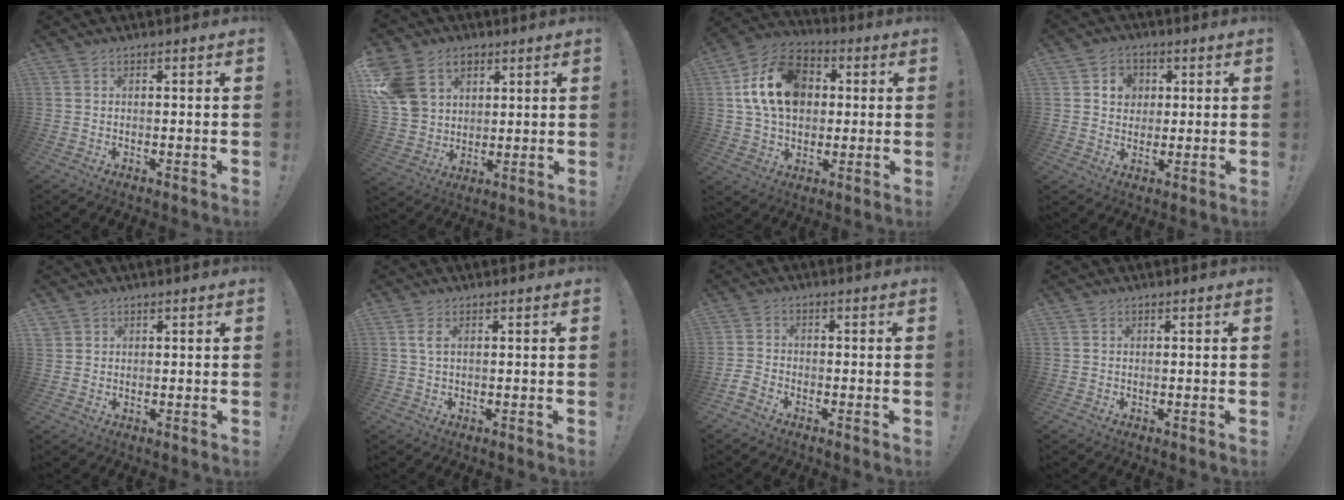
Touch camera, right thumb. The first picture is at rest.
{"total": 14.6, "force": [6.2, 11.4, 6.5], "torque": [-0.115, -0.021, 0.129]}
{"total": 18.5, "force": [3.6, 13.8, 11.8], "torque": [-0.192, 0.005, 0.071]}
{"total": 6.9, "force": [2.0, 6.2, 2.2], "torque": [-0.027, -0.005, 0.039]}
{"total": 1.7, "force": [1.2, 1.2, 0.1], "torque": [0.003, -0.007, 0.022]}
{"total": 2.1, "force": [0.8, 0.5, 1.9], "torque": [-0.030, 0.000, 0.012]}
{"total": 3.7, "force": [-2.6, 1.9, 1.8], "torque": [-0.044, 0.000, -0.049]}
{"total": 0.0}